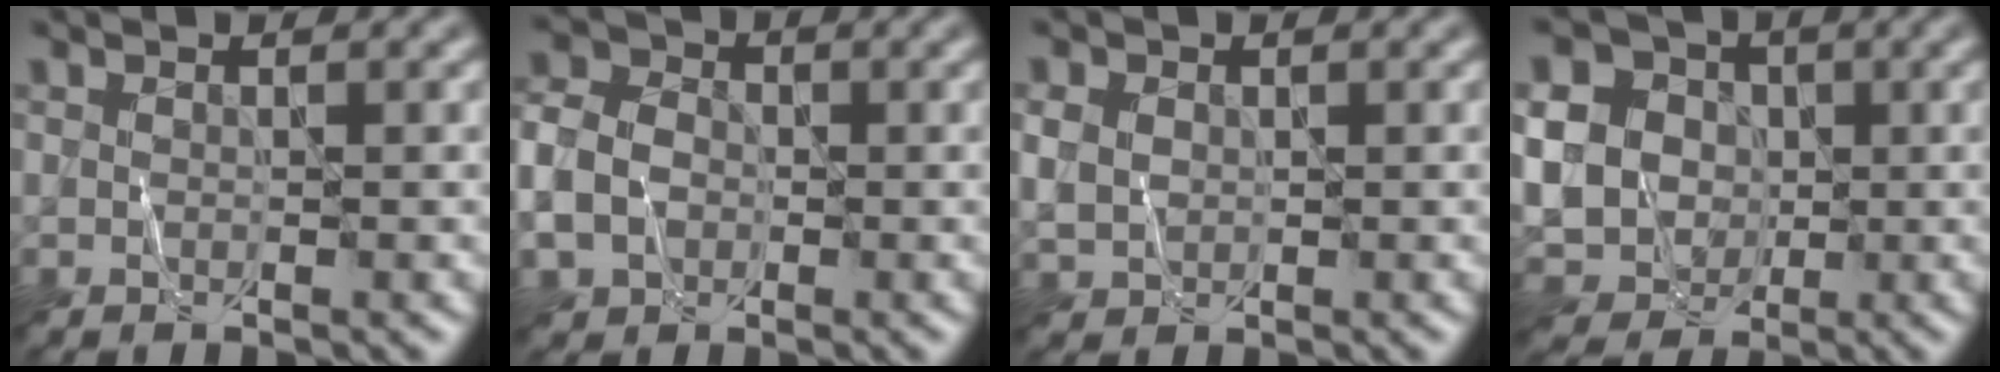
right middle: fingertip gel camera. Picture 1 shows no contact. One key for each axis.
{"total": 6.4, "fx": -1.3, "fy": 5.1, "fz": 3.5, "tx": -0.082, "ty": -0.007, "tz": -0.034}
{"total": 2.2, "fx": 0.4, "fy": 1.9, "fz": 1.1, "tx": -0.027, "ty": 0.000, "tz": 0.007}
{"total": 8.9, "fx": 0.7, "fy": 7.9, "fz": 4.0, "tx": -0.102, "ty": 0.012, "tz": -0.013}